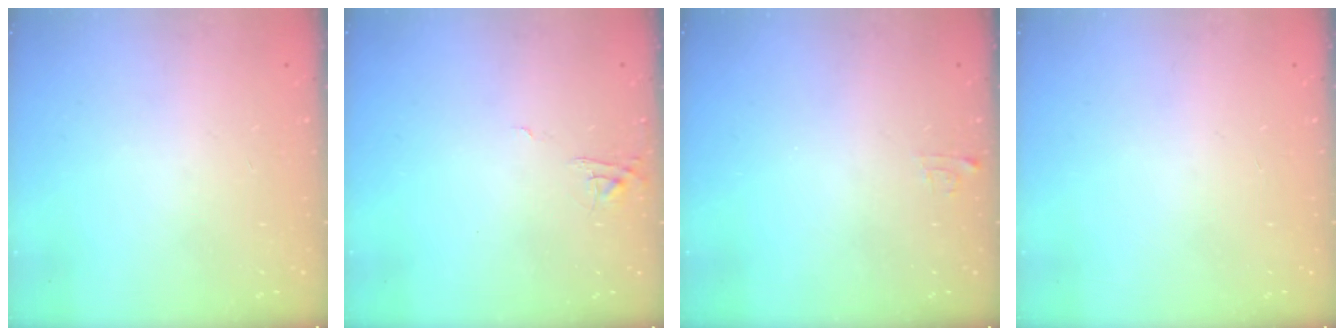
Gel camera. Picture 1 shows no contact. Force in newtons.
{"total": 5.3, "press": 5.3, "slide": 0.3}
{"total": 4.2, "press": 4.2, "slide": 0.4}
{"total": 0.0}